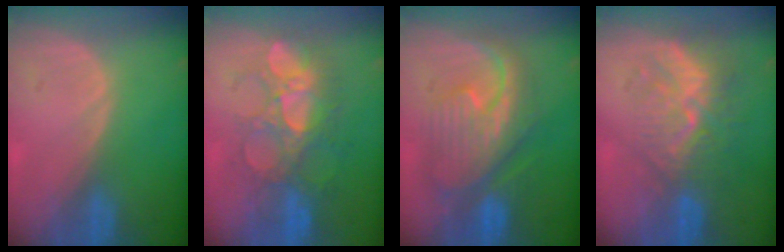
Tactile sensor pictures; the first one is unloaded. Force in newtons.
{"total": 8.8, "press": 8.6, "slide": 1.5}
{"total": 10.3, "press": 10.2, "slide": 0.9}
{"total": 9.6, "press": 8.5, "slide": 4.4}